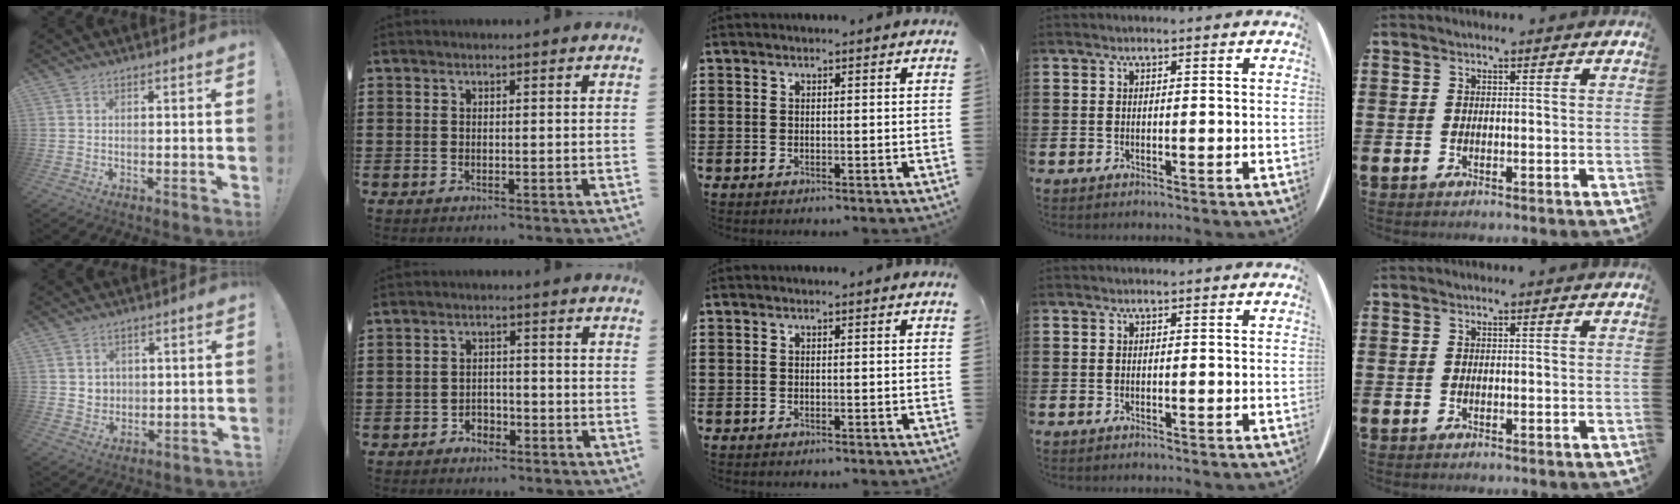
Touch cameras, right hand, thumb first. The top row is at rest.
{"thumb": {"total": 4.8, "force": [1.0, 4.6, 1.2], "torque": [-0.016, -0.001, 0.023]}, "index": {"total": 2.2, "force": [-1.7, 1.3, 0.4], "torque": [-0.015, 0.000, -0.036]}}